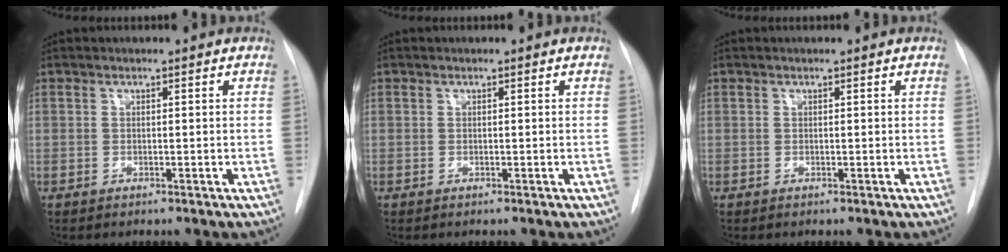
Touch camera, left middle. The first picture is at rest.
{"total": 0.0}
{"total": 0.0}